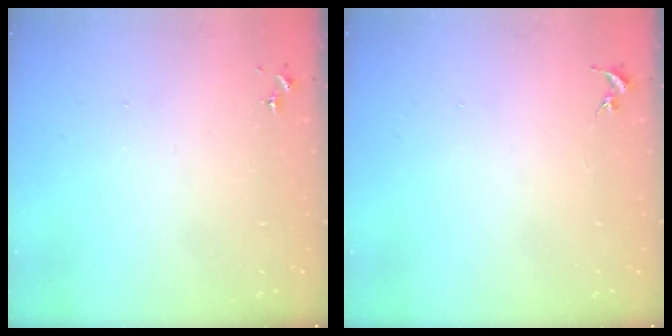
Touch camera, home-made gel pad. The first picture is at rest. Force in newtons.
{"total": 0.0}